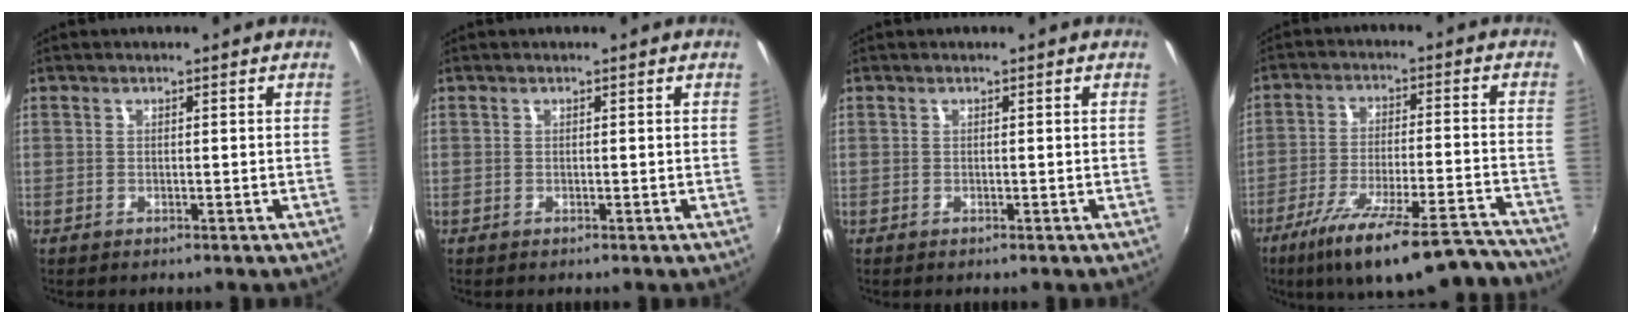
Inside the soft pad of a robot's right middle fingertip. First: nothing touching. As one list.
[{"total": 0.0}, {"total": 0.0}, {"total": 21.0, "force": [-17.8, 3.3, 10.6], "torque": [-0.182, -0.030, -0.262]}]